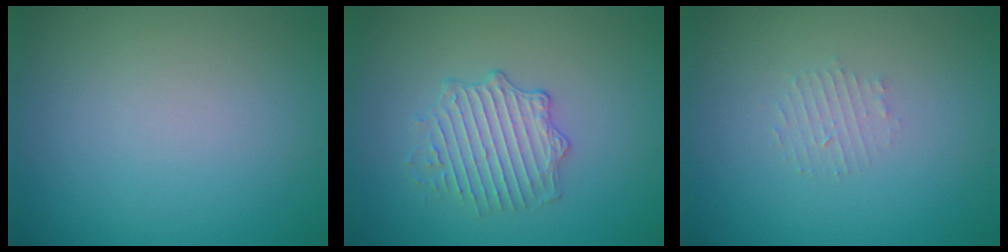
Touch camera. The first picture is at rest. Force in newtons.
{"total": 2.6, "press": 2.0, "slide": 1.6}
{"total": 1.2, "press": 1.1, "slide": 0.2}